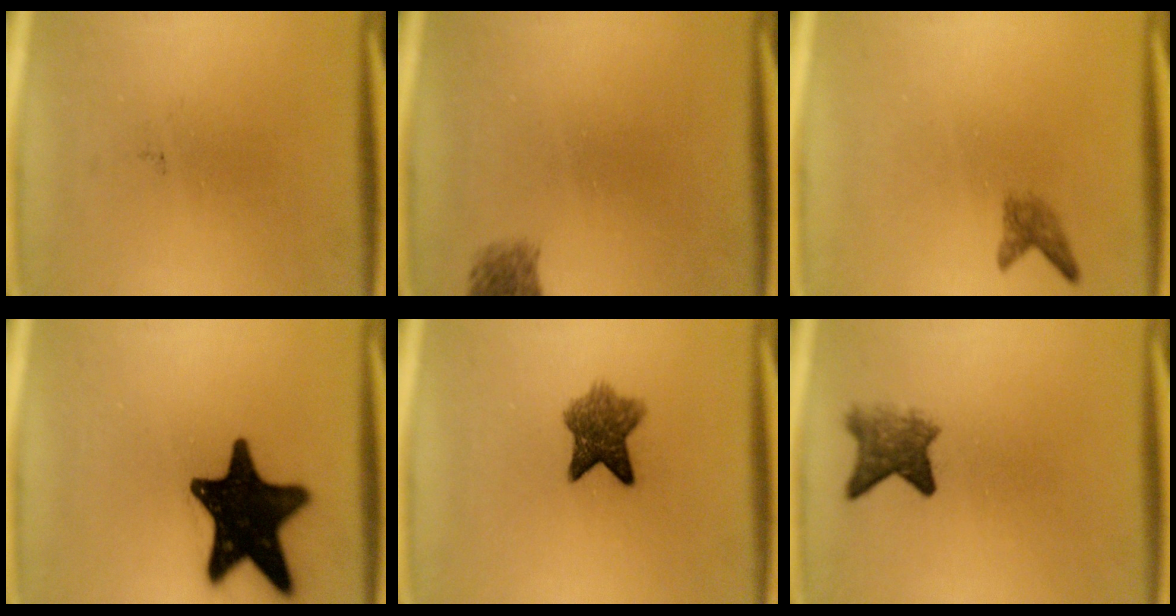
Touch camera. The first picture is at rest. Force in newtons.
{"total": 1.9}
{"total": 1.8}
{"total": 18.8}
{"total": 6.5}
{"total": 4.5}